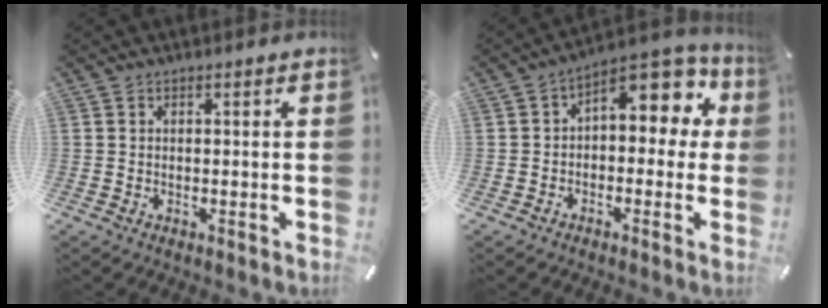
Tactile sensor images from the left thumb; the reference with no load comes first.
{"total": 9.1, "force": [3.9, 5.3, 6.3], "torque": [-0.083, -0.035, 0.067]}